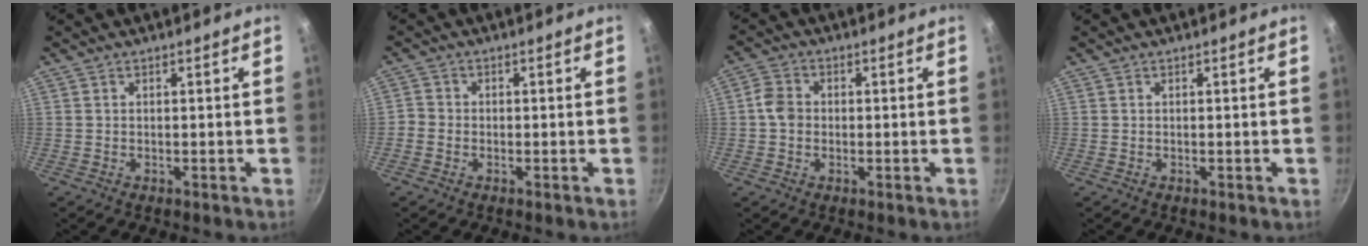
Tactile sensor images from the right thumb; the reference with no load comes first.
{"total": 2.2, "force": [-1.1, 1.8, 0.6], "torque": [-0.005, 0.012, -0.026]}
{"total": 4.1, "force": [-0.3, 3.5, 2.2], "torque": [-0.034, 0.012, -0.015]}
{"total": 0.0}